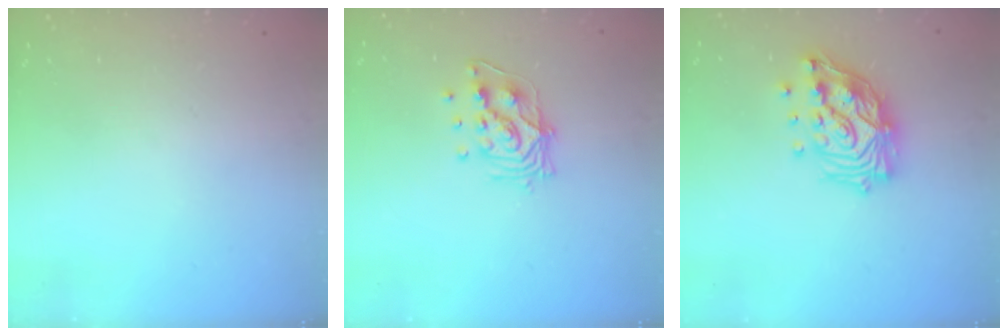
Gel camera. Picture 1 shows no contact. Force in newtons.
{"total": 11.2, "press": 11.2, "slide": 0.6}
{"total": 16.7, "press": 16.6, "slide": 1.1}